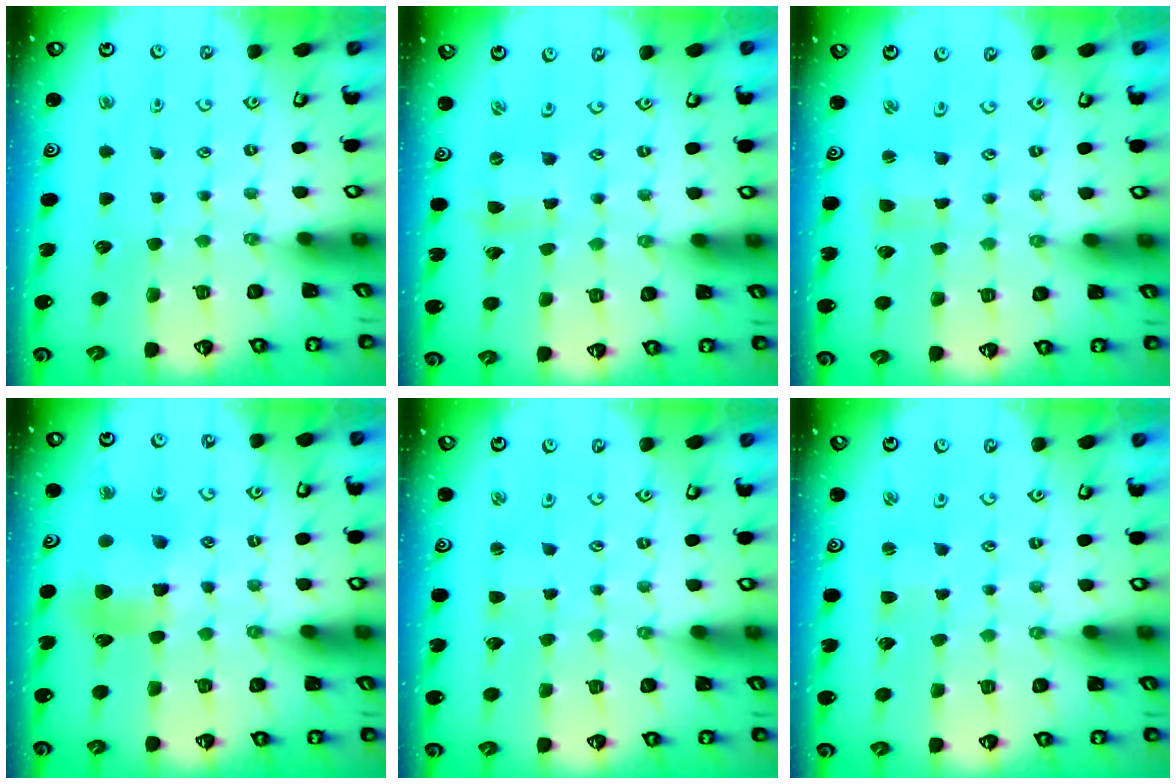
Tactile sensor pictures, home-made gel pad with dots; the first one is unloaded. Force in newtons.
{"total": 0.8, "press": 0.8, "slide": 0.1}
{"total": 1.3, "press": 1.3, "slide": 0.3}
{"total": 8.9, "press": 8.8, "slide": 1.2}
{"total": 2.2, "press": 2.2, "slide": 0.3}
{"total": 1.3, "press": 1.2, "slide": 0.2}